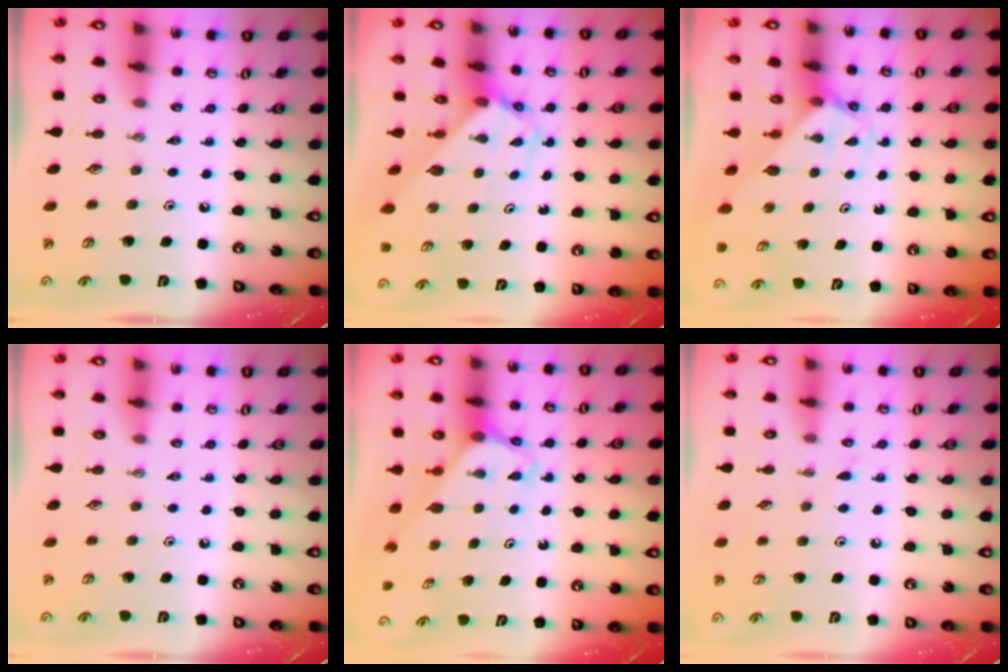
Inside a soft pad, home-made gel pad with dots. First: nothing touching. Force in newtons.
{"total": 2.6, "press": 2.6, "slide": 0.2}
{"total": 2.2, "press": 2.2, "slide": 0.1}
{"total": 0.0}
{"total": 2.5, "press": 2.5, "slide": 0.2}
{"total": 3.0, "press": 2.9, "slide": 0.4}